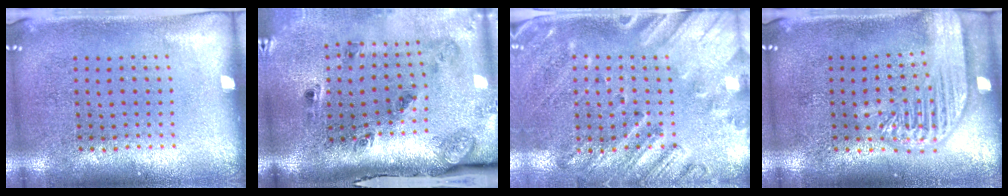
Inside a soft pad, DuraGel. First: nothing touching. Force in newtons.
{"total": 2.9, "press": 1.8, "slide": 2.2}
{"total": 2.5, "press": 2.0, "slide": 1.5}
{"total": 3.4, "press": 3.3, "slide": 0.3}